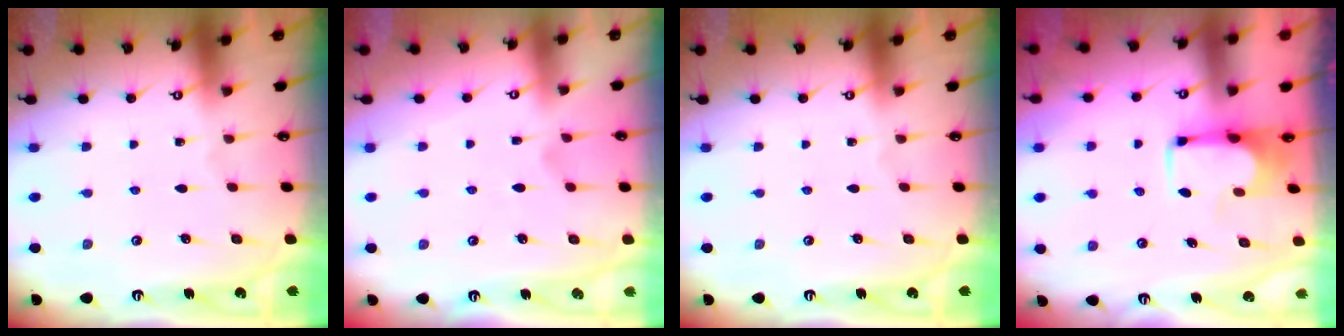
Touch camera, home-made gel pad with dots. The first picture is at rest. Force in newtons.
{"total": 1.2, "press": 0.4, "slide": 1.1}
{"total": 0.0}
{"total": 3.3, "press": 3.2, "slide": 0.5}